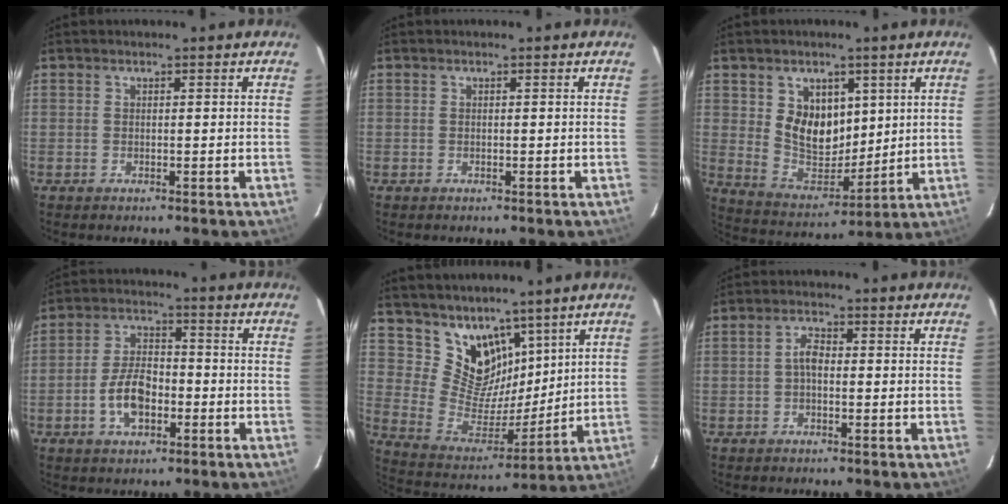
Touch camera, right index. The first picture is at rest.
{"total": 0.0}
{"total": 11.2, "force": [3.6, 8.2, 6.6], "torque": [-0.118, -0.003, 0.088]}
{"total": 8.2, "force": [-3.0, 4.4, 6.3], "torque": [-0.126, 0.013, -0.049]}
{"total": 12.6, "force": [8.8, 7.9, 4.2], "torque": [-0.078, -0.002, 0.180]}
{"total": 2.5, "force": [-0.5, 1.4, 2.1], "torque": [-0.043, 0.010, -0.008]}